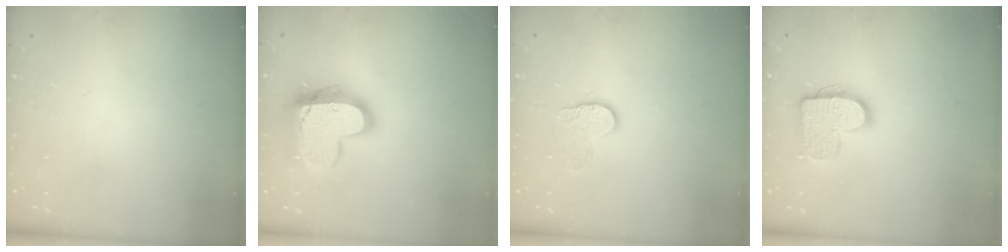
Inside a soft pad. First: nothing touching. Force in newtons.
{"total": 17.3, "press": 17.2, "slide": 1.4}
{"total": 6.9, "press": 6.8, "slide": 0.5}
{"total": 13.2, "press": 13.2, "slide": 0.7}